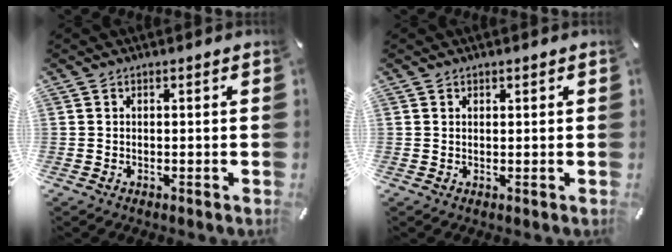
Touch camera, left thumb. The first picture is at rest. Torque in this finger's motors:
{"motor_torque": [-0.14, -0.46, -0.04, 0.24, -0.01]}